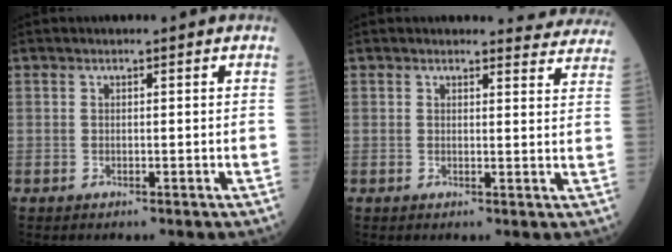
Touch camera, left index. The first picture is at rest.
{"total": 7.0, "force": [6.9, 1.4, 0.0], "torque": [0.031, -0.021, 0.045]}